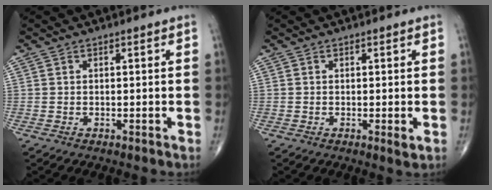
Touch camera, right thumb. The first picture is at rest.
{"total": 1.2, "force": [-0.1, 0.2, 1.2], "torque": [-0.021, -0.005, -0.003]}